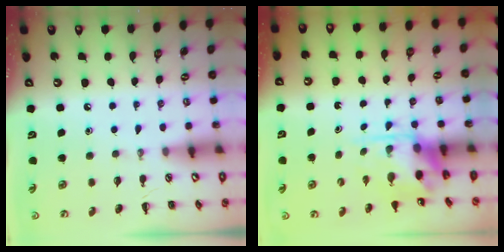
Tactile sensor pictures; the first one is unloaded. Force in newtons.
{"total": 4.5, "press": 4.4, "slide": 1.0}